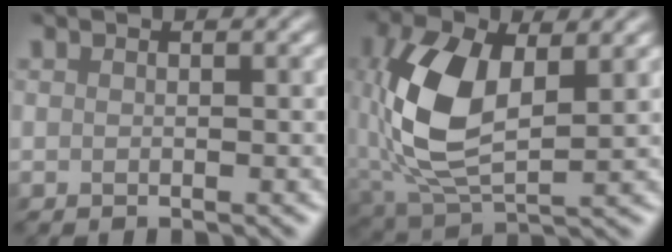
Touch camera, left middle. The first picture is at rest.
{"total": 8.9, "force": [0.7, 4.9, 7.4], "torque": [-0.190, 0.001, 0.012]}